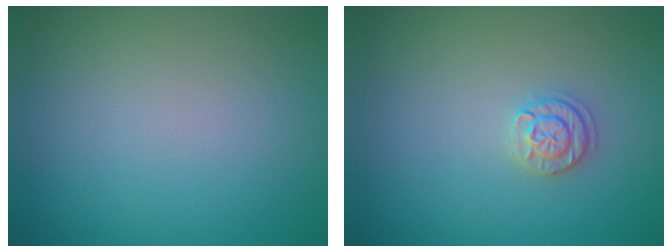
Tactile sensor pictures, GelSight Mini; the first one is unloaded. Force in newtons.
{"total": 1.8, "press": 1.7, "slide": 0.4}